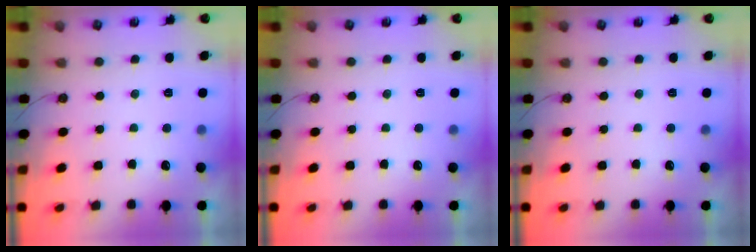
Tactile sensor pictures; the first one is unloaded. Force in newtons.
{"total": 0.0}
{"total": 0.0}